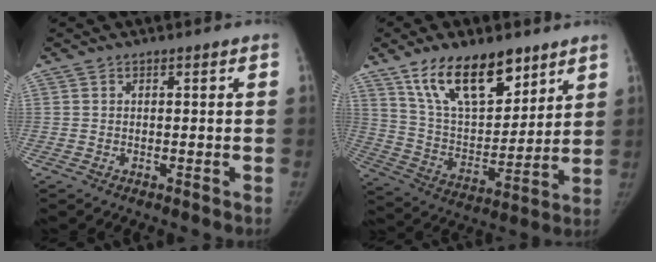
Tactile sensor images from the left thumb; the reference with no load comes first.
{"total": 18.3, "force": [11.8, 8.7, 11.0], "torque": [-0.138, -0.062, 0.219]}